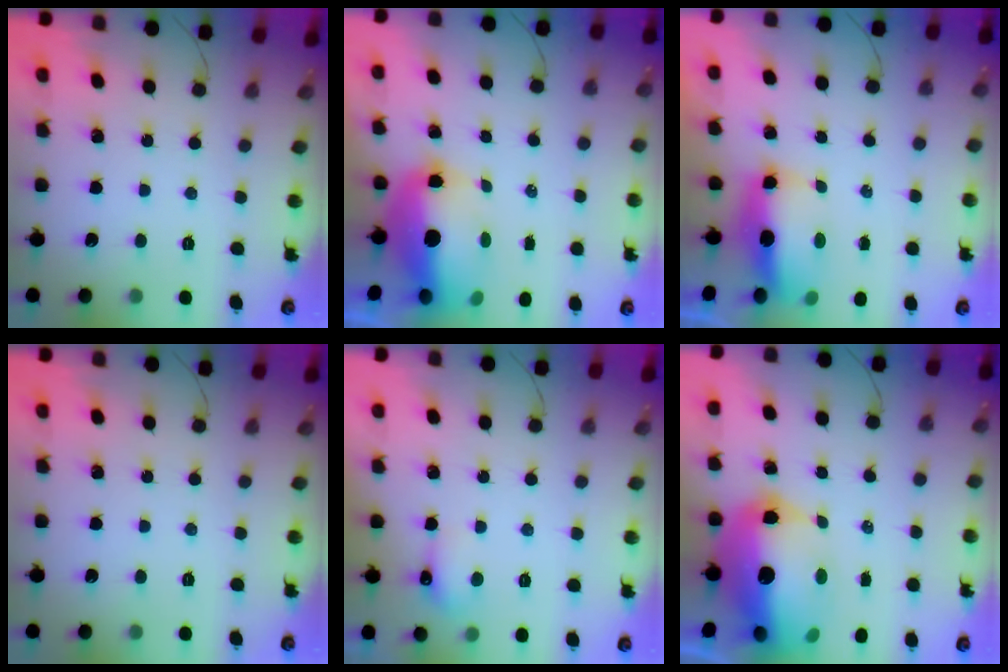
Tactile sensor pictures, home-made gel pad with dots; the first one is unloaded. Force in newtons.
{"total": 11.3, "press": 11.0, "slide": 2.4}
{"total": 8.0, "press": 7.9, "slide": 0.9}
{"total": 0.0}
{"total": 5.0, "press": 5.0, "slide": 0.9}
{"total": 20.6, "press": 20.1, "slide": 4.6}